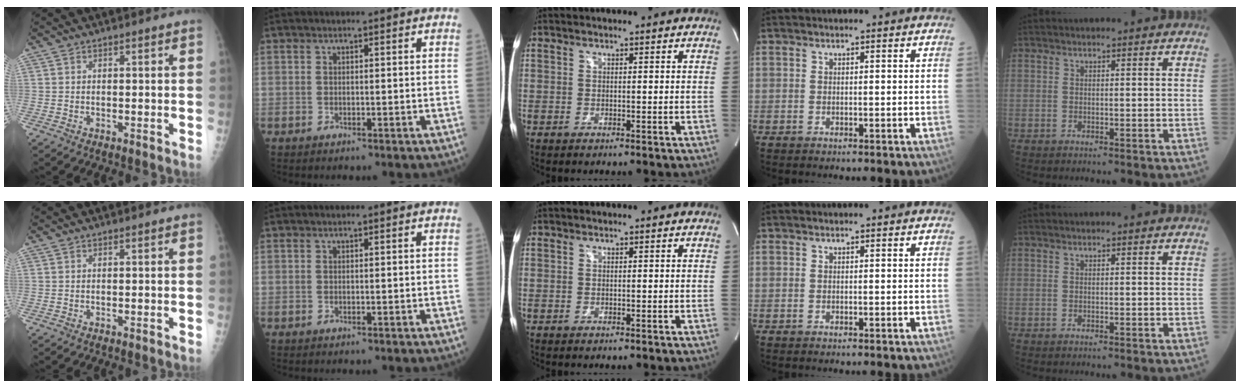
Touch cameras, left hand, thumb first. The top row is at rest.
{}